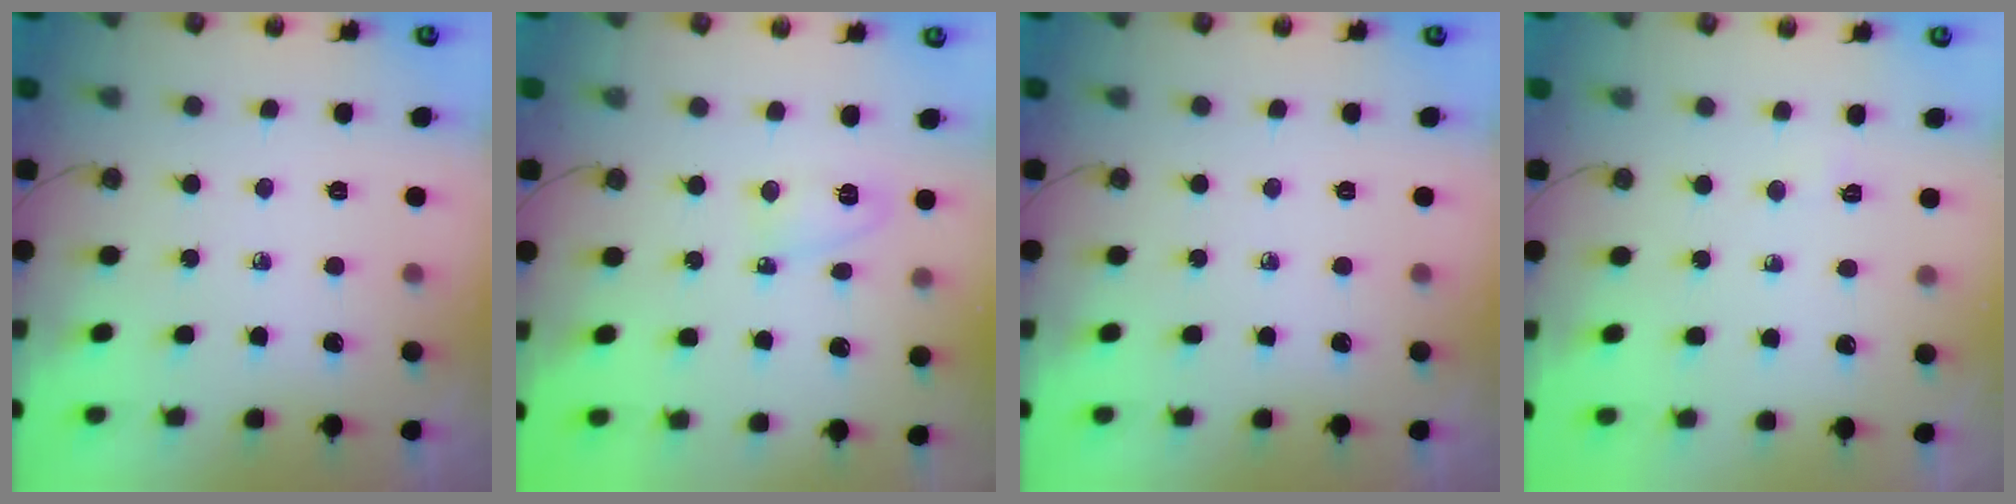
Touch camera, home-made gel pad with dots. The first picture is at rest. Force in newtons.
{"total": 5.4, "press": 3.8, "slide": 3.8}
{"total": 0.0}
{"total": 2.1, "press": 1.6, "slide": 1.4}